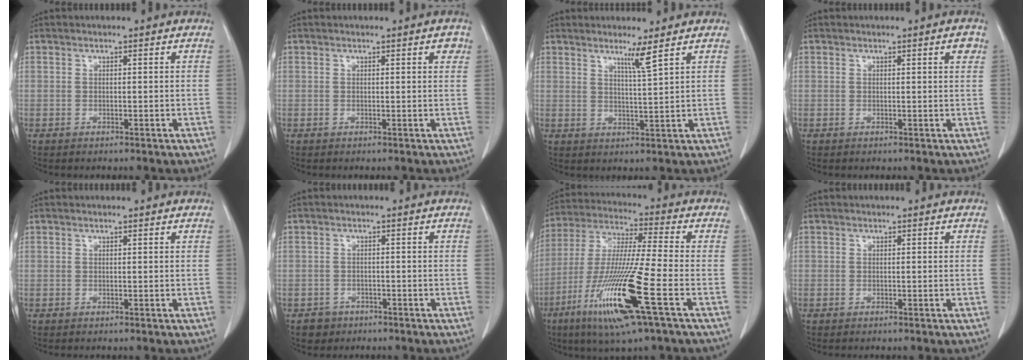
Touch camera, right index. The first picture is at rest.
{"total": 1.2, "force": [0.6, 0.3, 0.9], "torque": [-0.008, 0.001, 0.005]}
{"total": 3.2, "force": [2.2, -1.1, 2.1], "torque": [-0.037, -0.015, 0.042]}
{"total": 1.4, "force": [0.7, 0.1, 1.2], "torque": [-0.014, 0.000, 0.007]}
{"total": 0.0}
{"total": 2.5, "force": [-1.5, 2.1, 0.0], "torque": [0.000, 0.010, -0.023]}
{"total": 17.3, "force": [-7.1, 0.0, 15.8], "torque": [-0.337, -0.032, -0.136]}
{"total": 0.0}